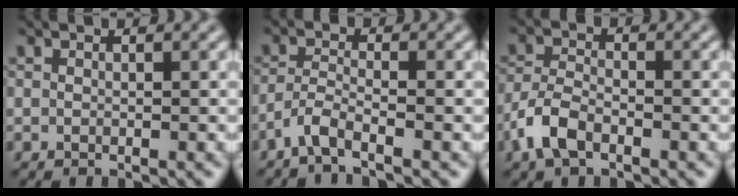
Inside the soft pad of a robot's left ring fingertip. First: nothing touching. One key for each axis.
{"total": 2.6, "fx": -1.9, "fy": 0.3, "fz": 1.6, "tx": -0.034, "ty": -0.001, "tz": -0.048}
{"total": 3.6, "fx": -2.1, "fy": 1.8, "fz": 2.4, "tx": -0.050, "ty": 0.001, "tz": -0.052}